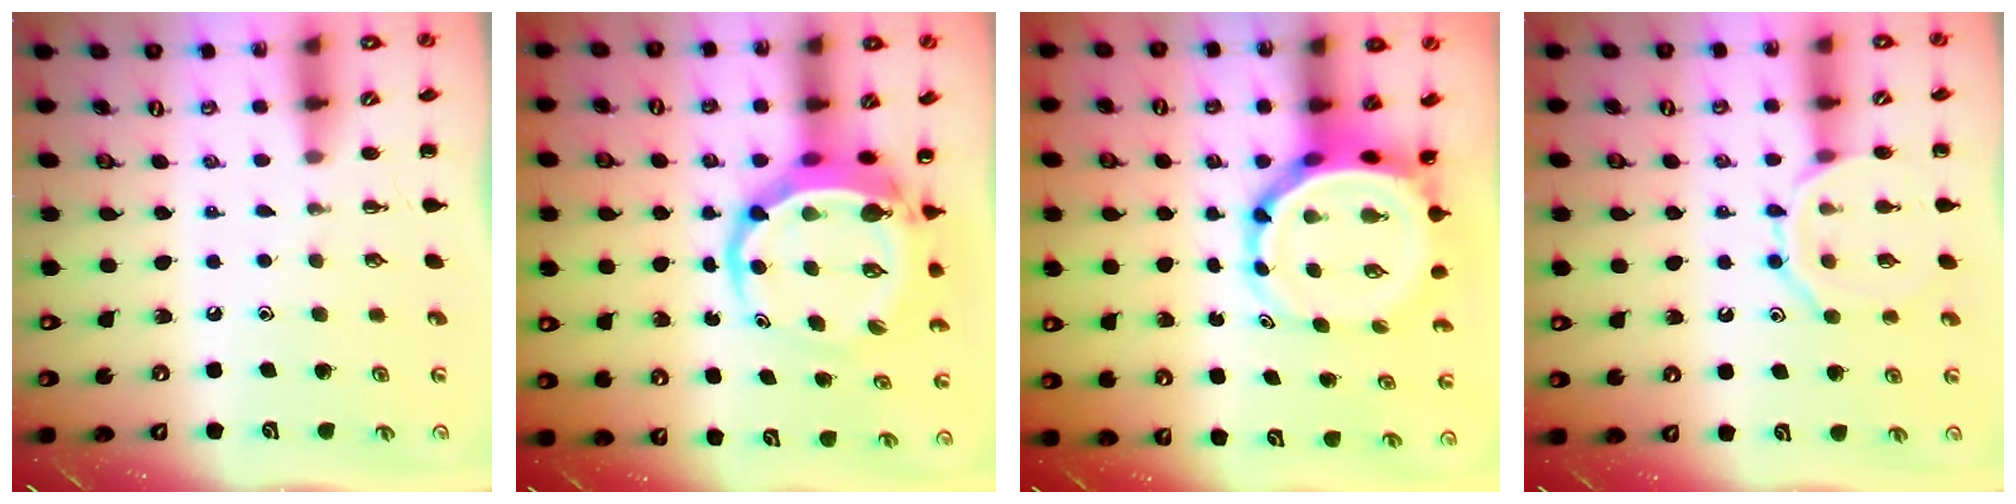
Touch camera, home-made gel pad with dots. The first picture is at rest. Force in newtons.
{"total": 8.6, "press": 8.3, "slide": 2.4}
{"total": 7.0, "press": 6.7, "slide": 2.1}
{"total": 11.2, "press": 11.1, "slide": 0.7}